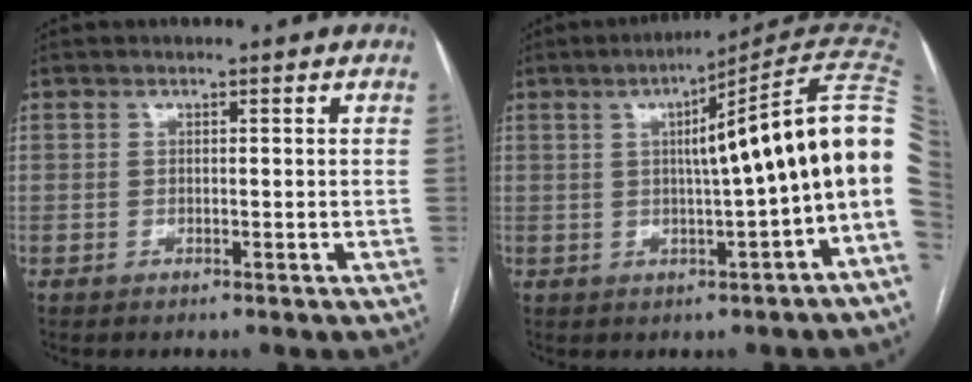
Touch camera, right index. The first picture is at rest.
{"total": 14.8, "force": [1.6, -0.3, 14.7], "torque": [-0.189, 0.033, 0.016]}